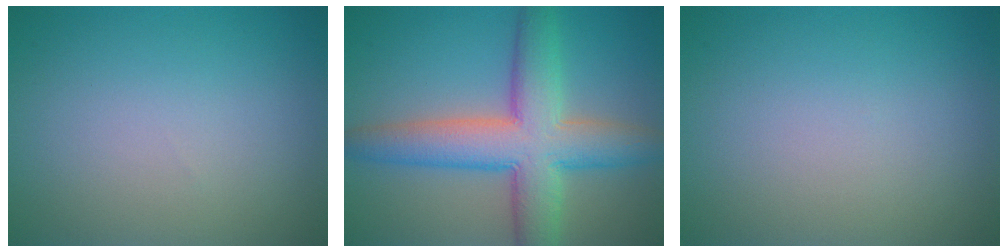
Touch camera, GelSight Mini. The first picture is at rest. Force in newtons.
{"total": 8.4, "press": 8.4, "slide": 0.4}
{"total": 0.0}